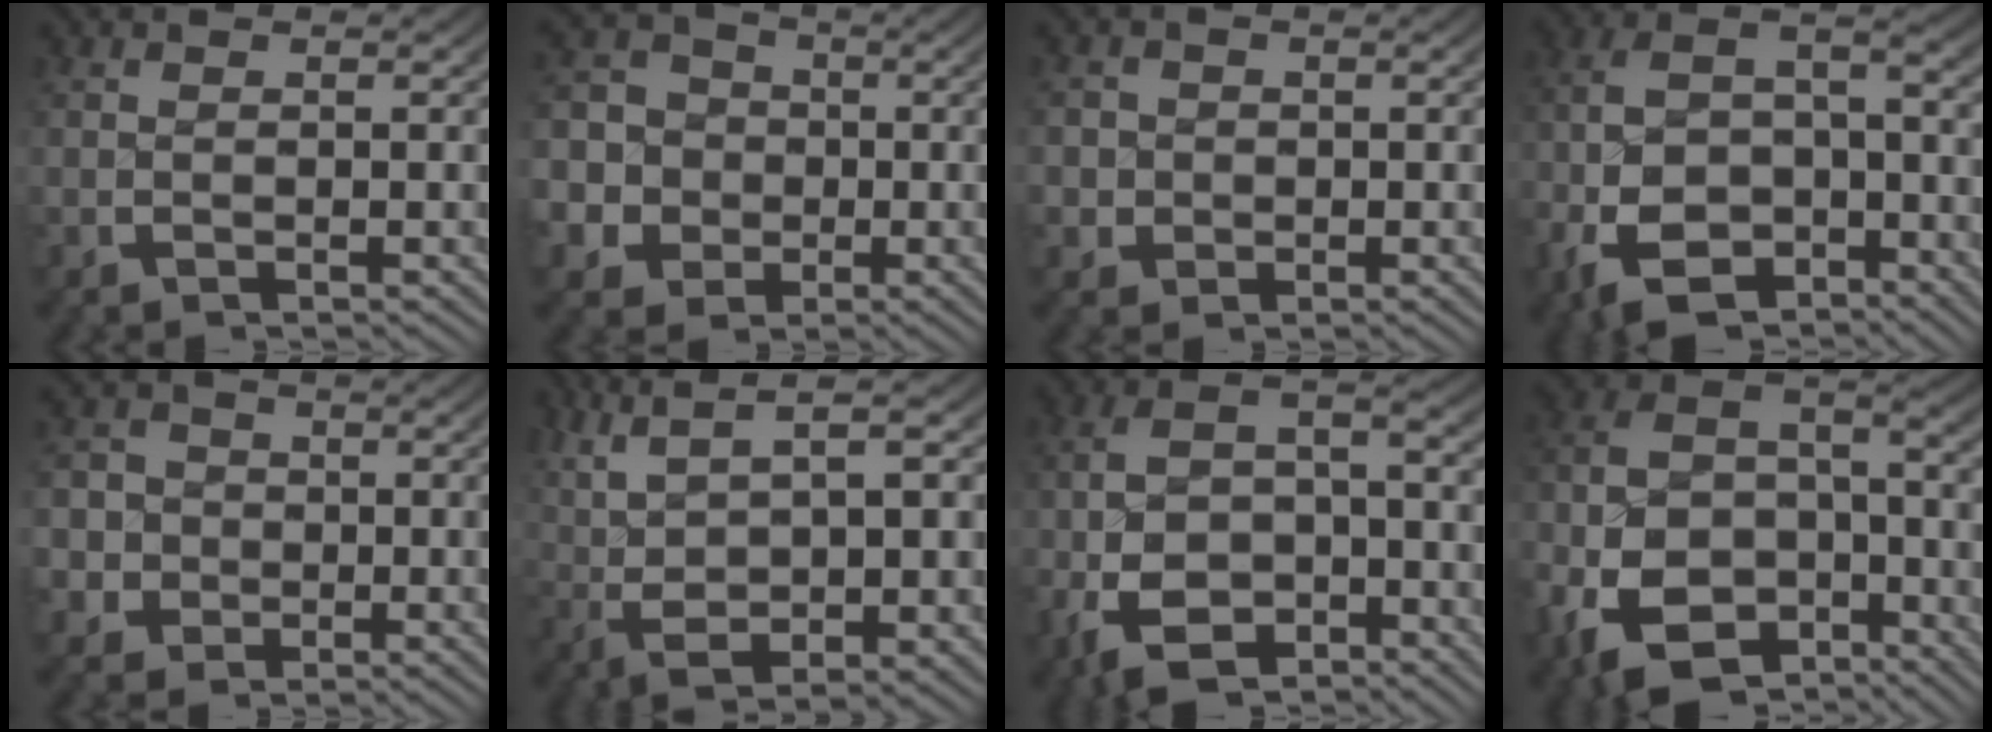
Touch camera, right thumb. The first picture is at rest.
{"total": 12.8, "force": [-1.7, 11.5, 5.4], "torque": [-0.134, -0.043, -0.031]}
{"total": 3.1, "force": [-0.2, 3.0, 0.7], "torque": [-0.018, -0.007, -0.004]}
{"total": 9.5, "force": [-2.2, 6.3, 6.7], "torque": [-0.139, -0.022, -0.030]}
{"total": 8.3, "force": [-1.4, 7.7, 2.7], "torque": [-0.065, -0.024, -0.025]}
{"total": 9.5, "force": [2.4, 4.8, 7.9], "torque": [-0.154, -0.011, 0.057]}
{"total": 8.5, "force": [-2.0, 5.3, 6.3], "torque": [-0.128, -0.016, -0.024]}
{"total": 15.8, "force": [-3.5, 12.1, 9.5], "torque": [-0.228, -0.059, -0.041]}